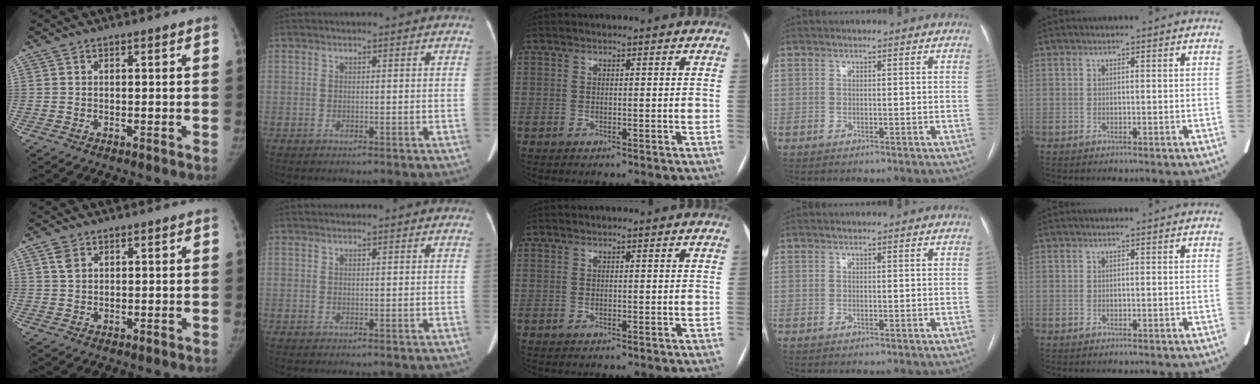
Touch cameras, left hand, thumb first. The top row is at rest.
{"thumb": {"total": 2.6, "force": [1.4, 1.8, 1.4], "torque": [-0.023, -0.002, 0.030]}, "index": {"total": 1.0, "force": [0.8, 0.2, 0.5], "torque": [-0.011, 0.009, 0.011]}}